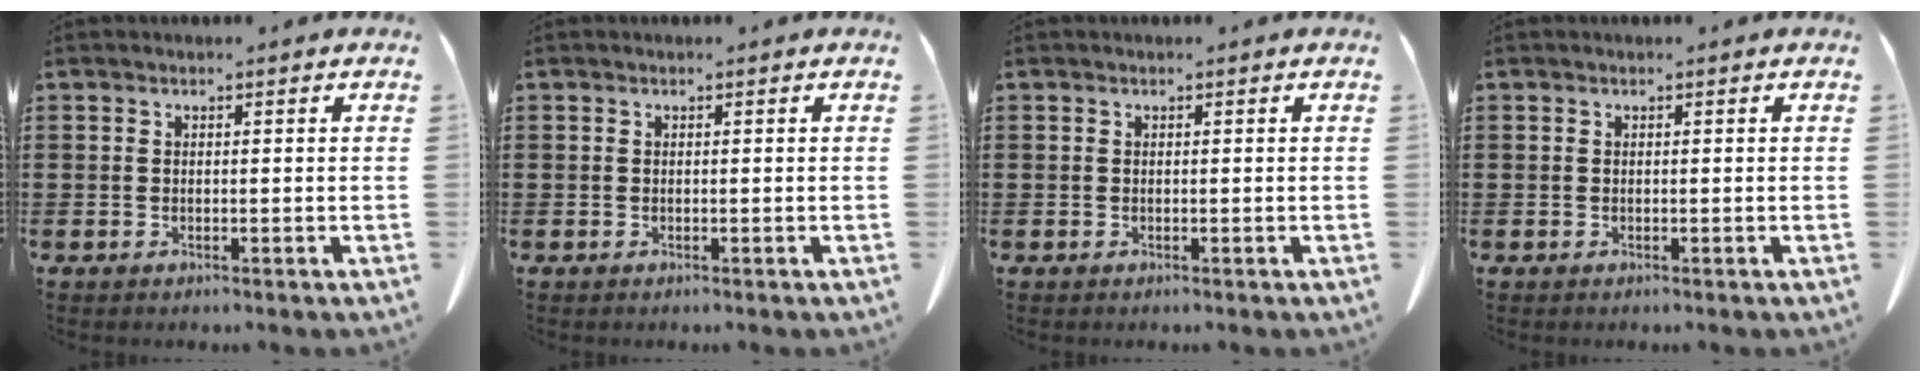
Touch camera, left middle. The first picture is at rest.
{"total": 0.0}
{"total": 0.0}
{"total": 0.0}